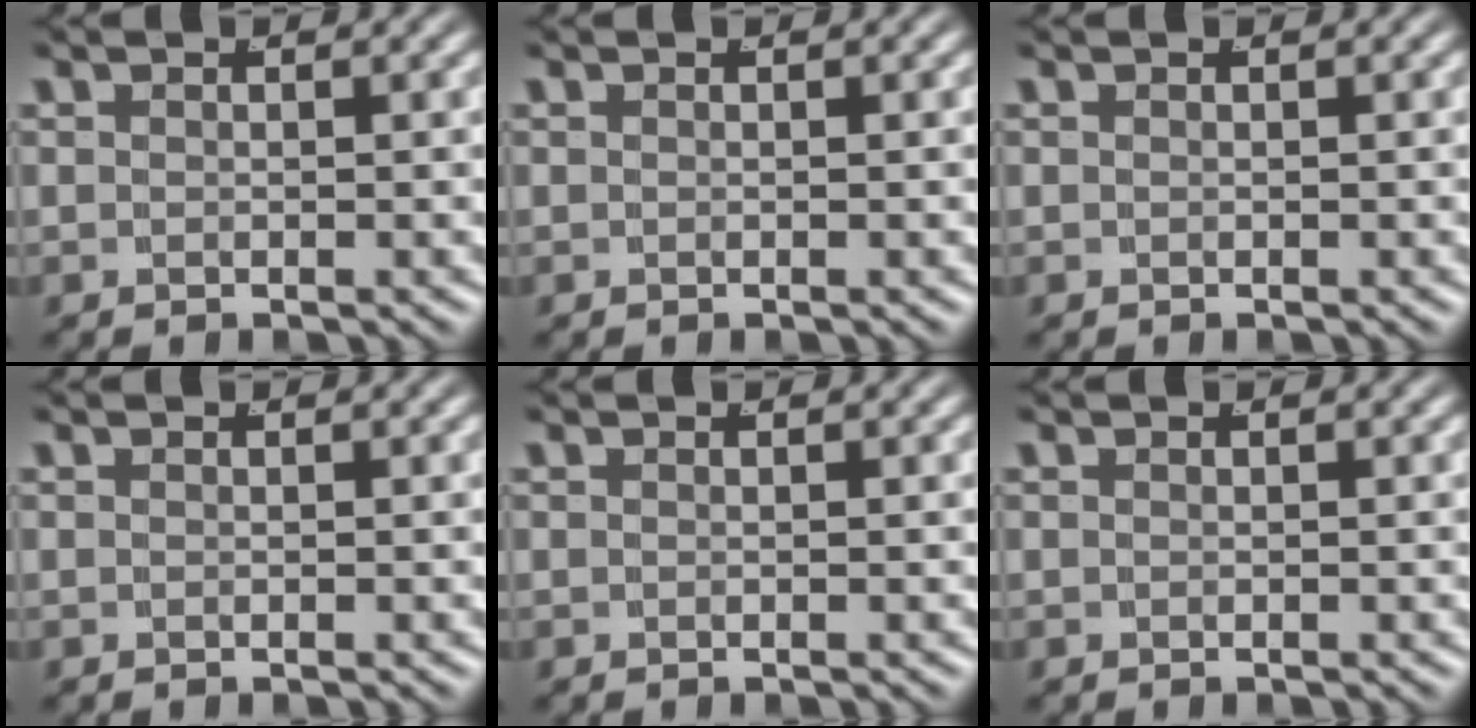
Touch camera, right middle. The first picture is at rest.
{"total": 0.0}
{"total": 0.0}
{"total": 0.0}
{"total": 0.0}
{"total": 0.0}